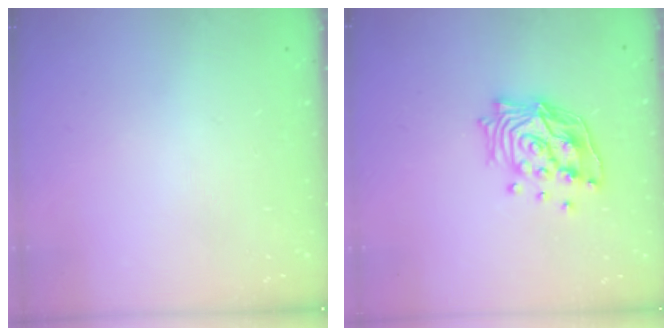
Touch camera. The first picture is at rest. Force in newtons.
{"total": 15.1, "press": 14.9, "slide": 1.9}